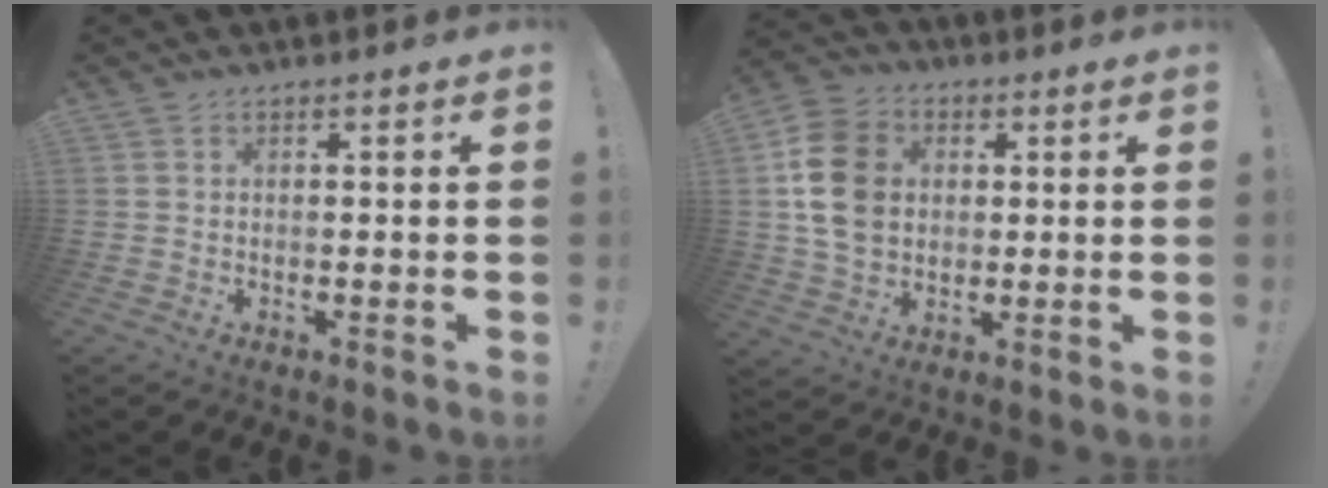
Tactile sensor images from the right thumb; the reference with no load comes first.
{"total": 15.5, "force": [2.2, 12.5, 8.9], "torque": [-0.156, 0.003, 0.047]}